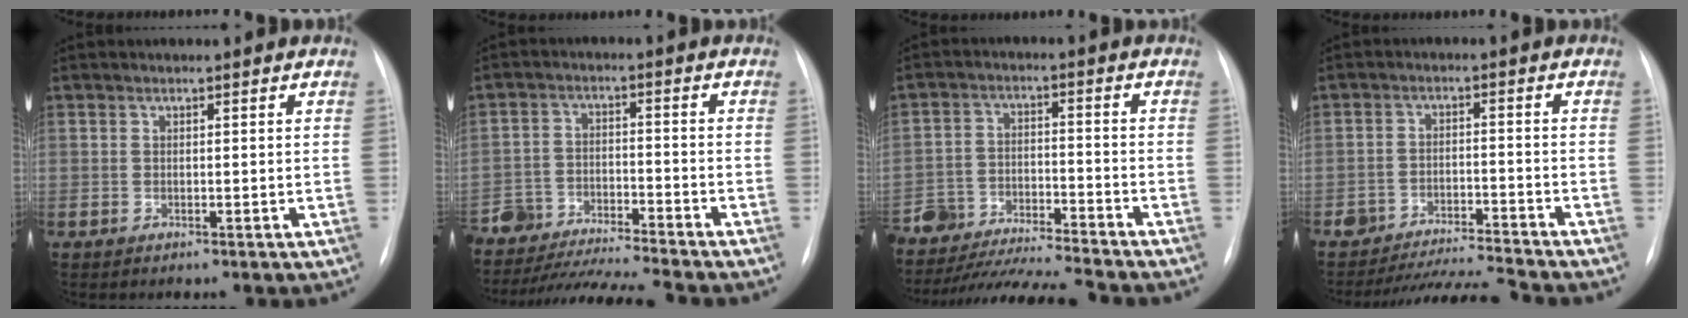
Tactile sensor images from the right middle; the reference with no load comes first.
{"total": 16.8, "force": [-15.8, -0.3, 5.8], "torque": [-0.112, -0.016, -0.259]}
{"total": 18.9, "force": [-17.8, 0.3, 6.5], "torque": [-0.137, -0.025, -0.289]}
{"total": 8.6, "force": [-8.5, -0.9, 1.3], "torque": [-0.014, 0.000, -0.145]}